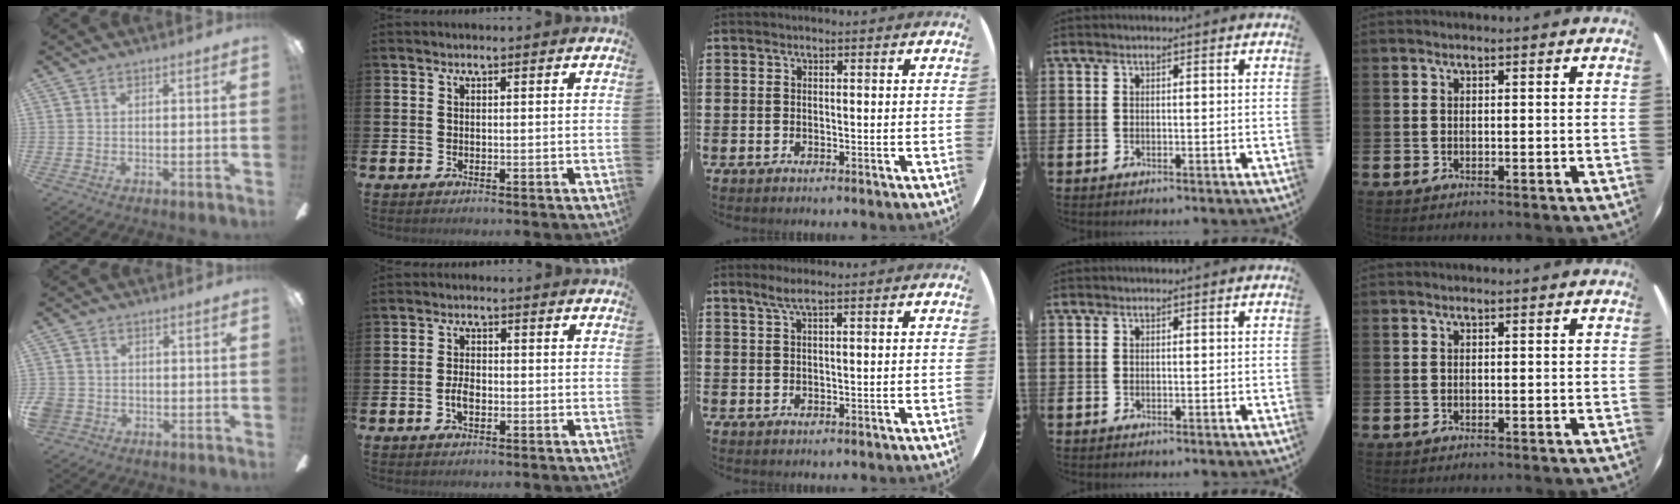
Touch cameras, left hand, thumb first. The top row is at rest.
{"thumb": {"total": 3.2, "force": [-1.3, 2.7, 0.9], "torque": [-0.020, 0.008, -0.026]}, "index": {"total": 2.5, "force": [-0.7, 1.3, 2.0], "torque": [-0.035, 0.002, -0.013]}, "middle": {"total": 1.9, "force": [1.2, 0.0, 1.5], "torque": [-0.032, 0.001, 0.020]}}